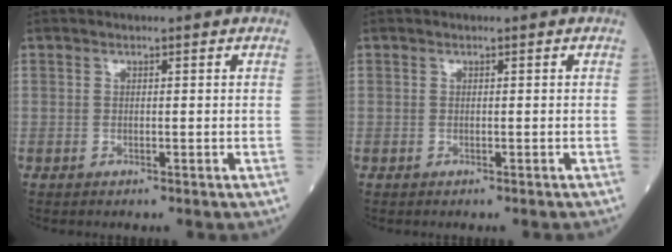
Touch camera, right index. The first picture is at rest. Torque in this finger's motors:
{"motor_torque": [-0.48, 0.08, -0.19, -0.03]}